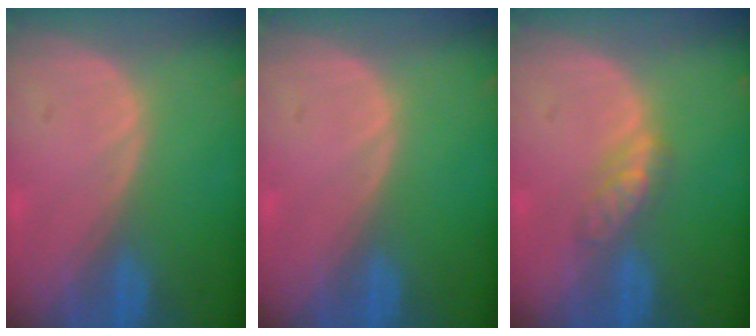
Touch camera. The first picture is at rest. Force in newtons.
{"total": 0.0}
{"total": 3.5, "press": 3.3, "slide": 1.4}